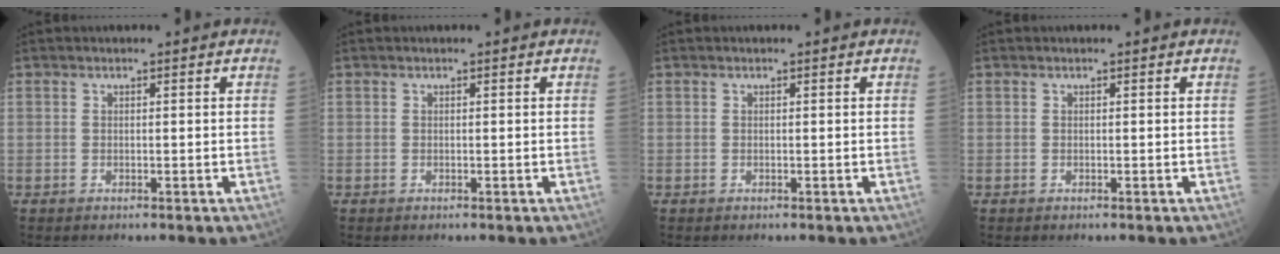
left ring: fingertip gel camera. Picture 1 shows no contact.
{"total": 0.0}
{"total": 0.0}
{"total": 0.0}